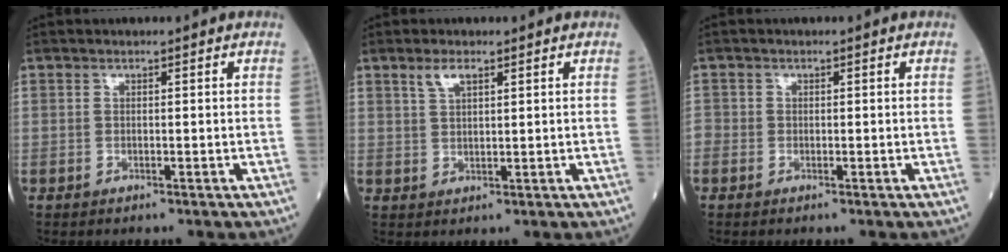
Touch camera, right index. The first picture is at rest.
{"total": 2.7, "force": [1.7, 0.8, 1.9], "torque": [-0.041, 0.004, 0.037]}
{"total": 1.3, "force": [-0.4, 1.1, 0.6], "torque": [-0.014, 0.004, -0.012]}